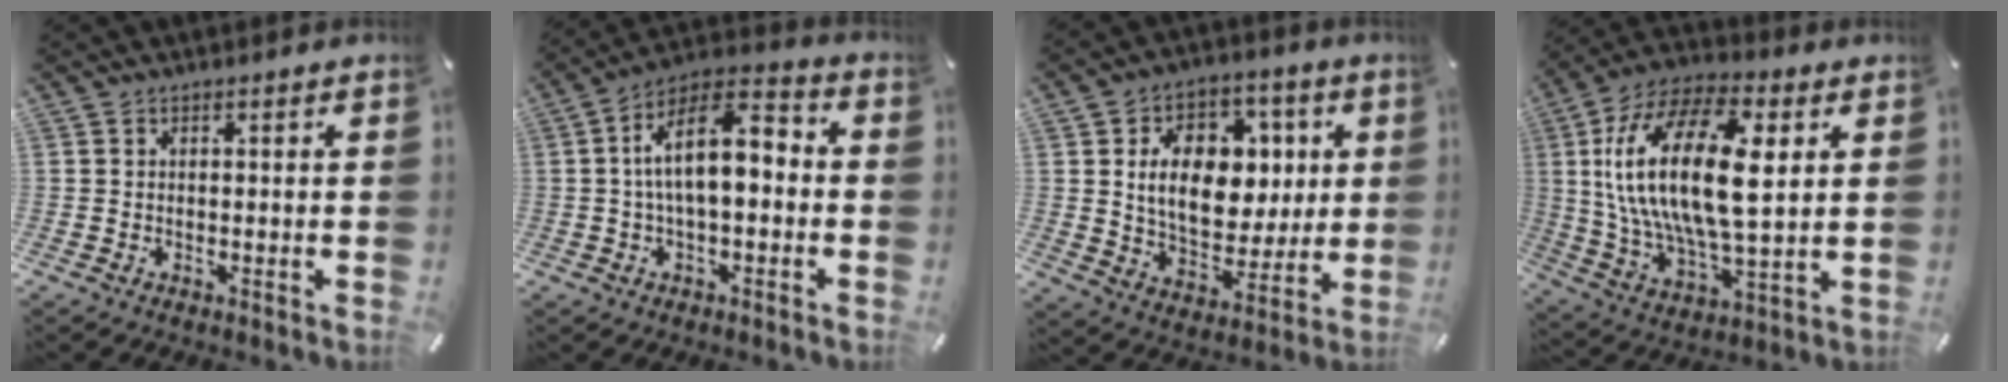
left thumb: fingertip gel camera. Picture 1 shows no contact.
{"total": 12.3, "force": [0.2, 6.1, 10.7], "torque": [-0.191, 0.009, 0.007]}
{"total": 15.2, "force": [2.6, 11.6, 9.4], "torque": [-0.163, 0.006, 0.053]}
{"total": 24.1, "force": [5.1, 11.5, 20.5], "torque": [-0.421, -0.003, 0.080]}